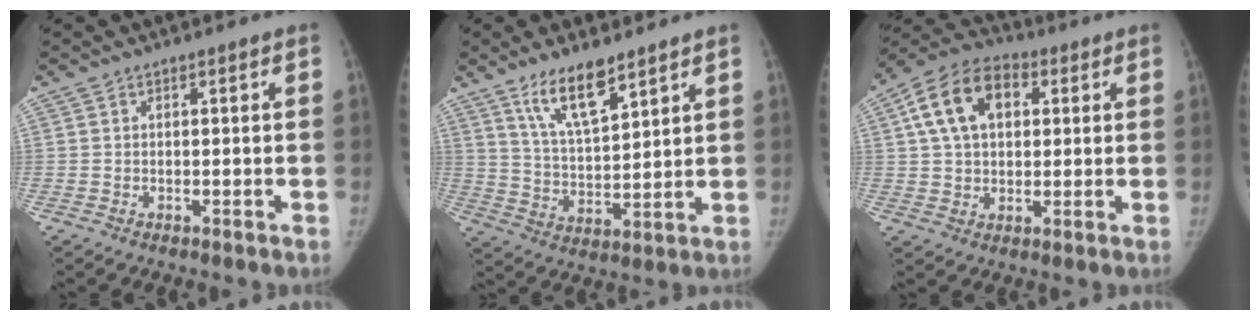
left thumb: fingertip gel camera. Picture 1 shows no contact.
{"total": 10.3, "force": [7.1, 3.0, 6.7], "torque": [-0.109, -0.051, 0.139]}
{"total": 14.2, "force": [4.0, 9.4, 9.8], "torque": [-0.158, 0.015, 0.062]}